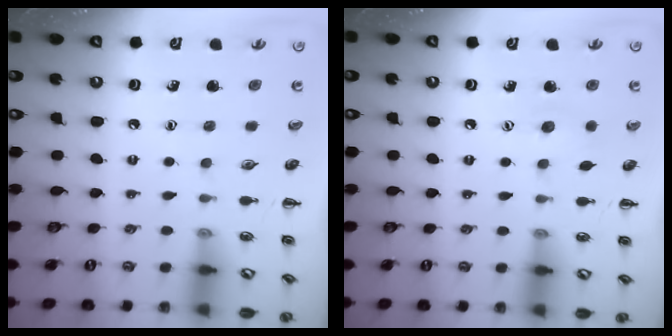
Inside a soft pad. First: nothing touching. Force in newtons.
{"total": 5.3, "press": 5.2, "slide": 1.4}